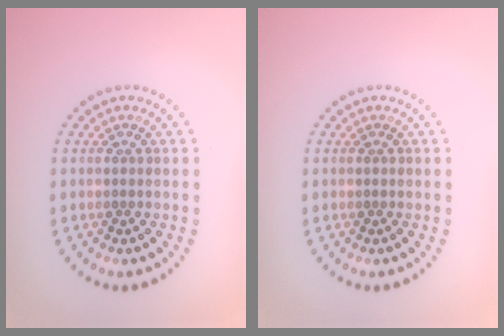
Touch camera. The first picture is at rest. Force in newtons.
{"total": 0.0}